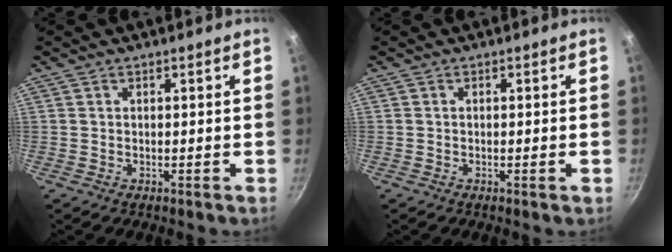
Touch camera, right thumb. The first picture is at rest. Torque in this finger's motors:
{"motor_torque": [-0.08, -0.46, -0.02, 0.59, -0.06]}